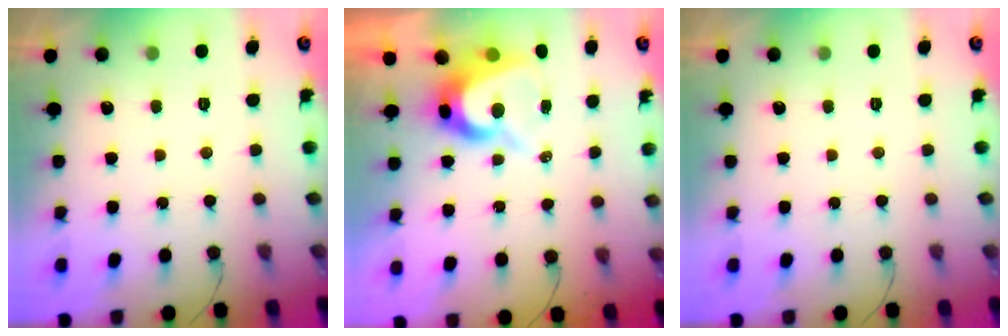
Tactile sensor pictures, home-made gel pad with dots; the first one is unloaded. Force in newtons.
{"total": 8.5, "press": 8.5, "slide": 0.7}
{"total": 0.0}